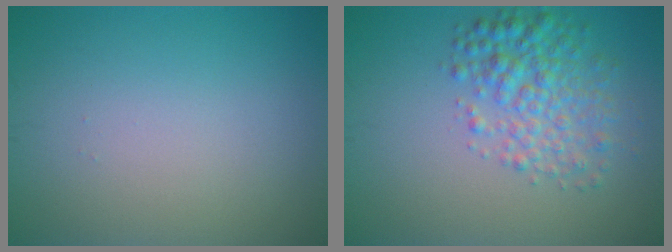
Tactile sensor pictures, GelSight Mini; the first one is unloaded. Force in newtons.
{"total": 4.2, "press": 4.2, "slide": 0.1}